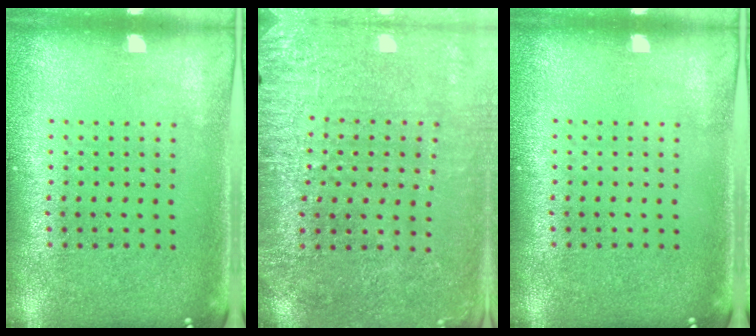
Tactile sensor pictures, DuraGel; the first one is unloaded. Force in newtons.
{"total": 2.9, "press": 2.9, "slide": 0.4}
{"total": 0.0}